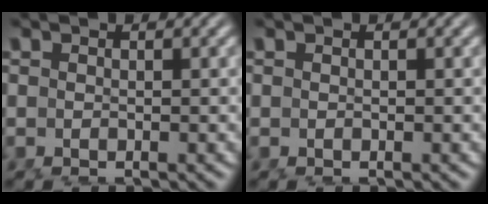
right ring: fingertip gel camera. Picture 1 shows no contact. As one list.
[{"total": 0.0}]